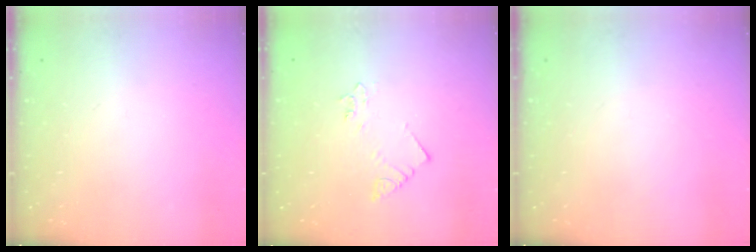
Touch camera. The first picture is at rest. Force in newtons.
{"total": 2.1, "press": 2.1, "slide": 0.4}
{"total": 0.0}